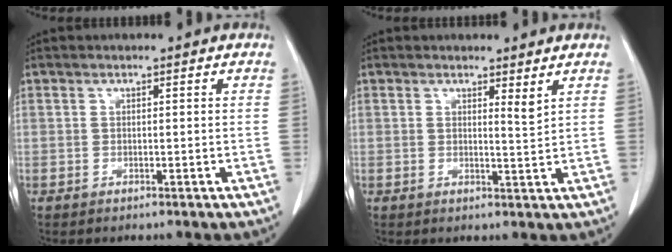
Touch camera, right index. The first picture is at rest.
{"total": 1.8, "force": [1.3, 0.0, 1.2], "torque": [-0.020, -0.015, 0.020]}